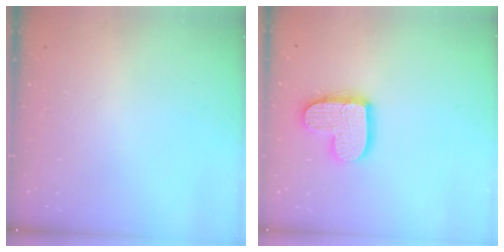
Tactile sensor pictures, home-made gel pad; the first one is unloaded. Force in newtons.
{"total": 12.6, "press": 12.6, "slide": 0.9}